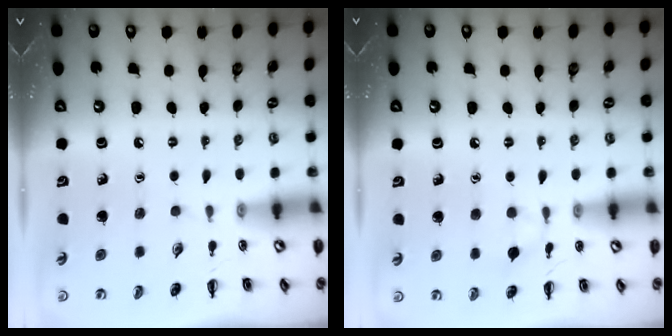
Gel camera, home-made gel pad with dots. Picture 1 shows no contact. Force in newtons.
{"total": 6.0, "press": 5.7, "slide": 1.9}